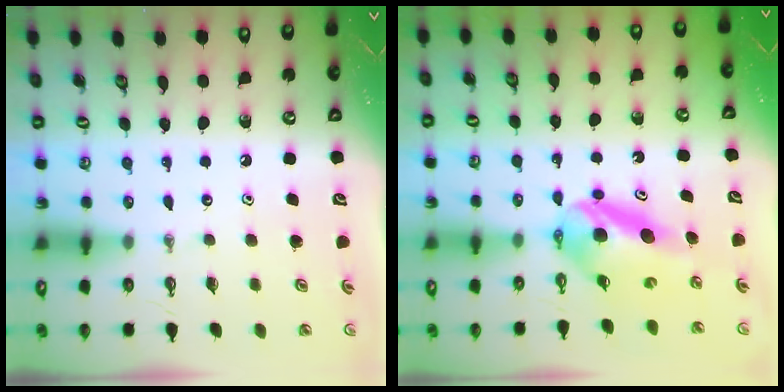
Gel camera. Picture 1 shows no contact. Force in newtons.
{"total": 7.7, "press": 7.6, "slide": 0.6}